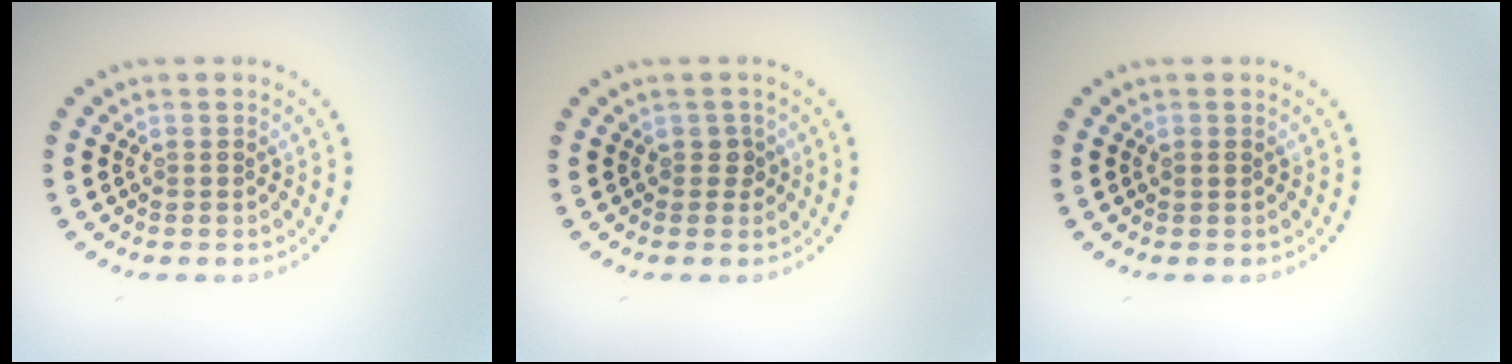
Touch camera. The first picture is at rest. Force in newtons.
{"total": 1.1, "press": 0.9, "slide": 0.5}
{"total": 0.5, "press": 0.5, "slide": 0.1}